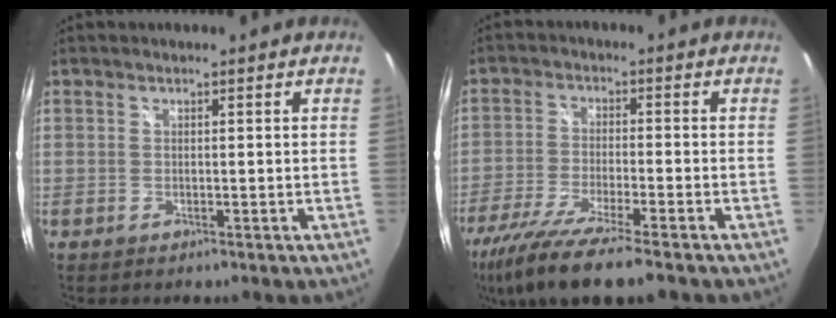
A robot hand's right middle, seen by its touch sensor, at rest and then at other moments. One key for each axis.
{"total": 15.3, "fx": -11.9, "fy": 1.3, "fz": 9.5, "tx": -0.203, "ty": -0.046, "tz": -0.210}